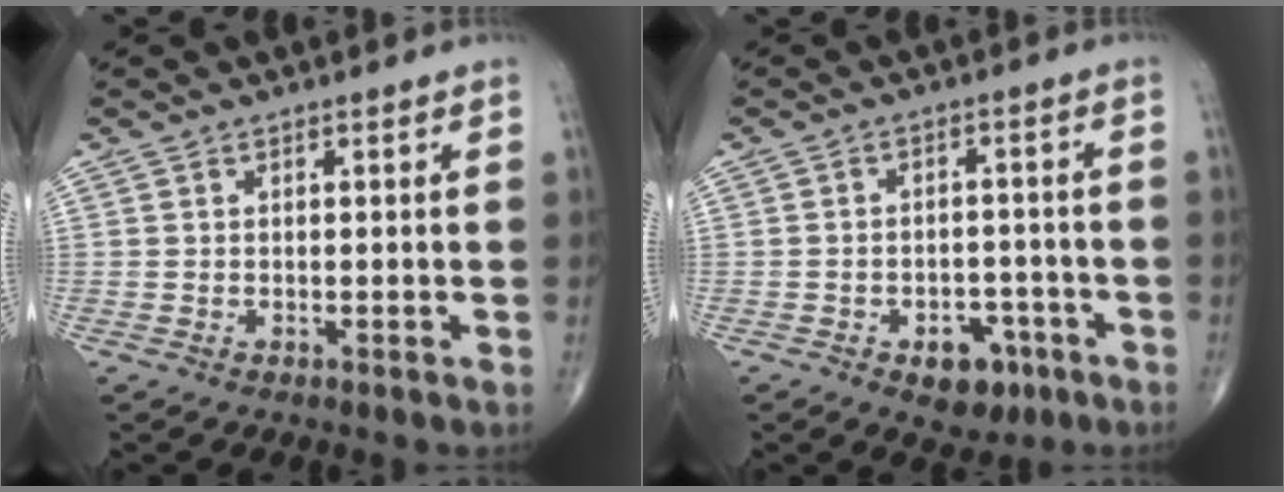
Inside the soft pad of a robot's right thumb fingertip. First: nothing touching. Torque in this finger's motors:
{"motor_torque": [0.68, 0.30, 0.28, -0.48, 0.03]}